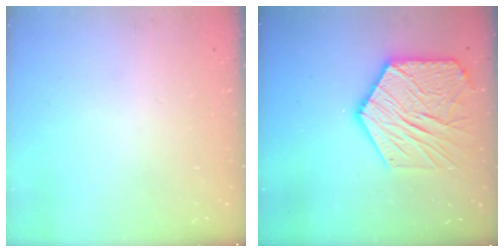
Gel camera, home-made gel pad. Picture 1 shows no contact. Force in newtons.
{"total": 18.9, "press": 18.8, "slide": 1.8}